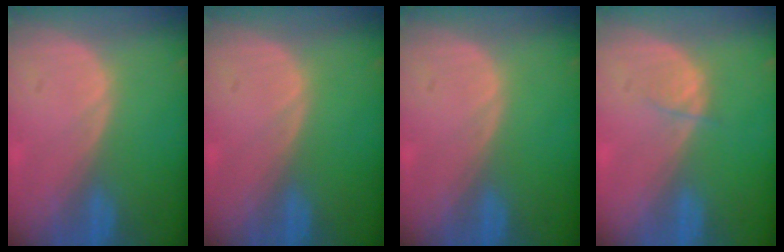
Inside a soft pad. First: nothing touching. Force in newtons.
{"total": 0.0}
{"total": 0.0}
{"total": 1.6, "press": 1.5, "slide": 0.2}